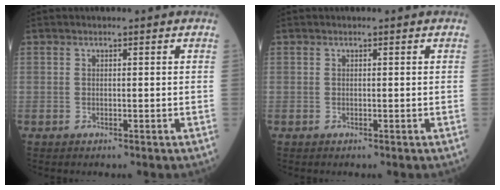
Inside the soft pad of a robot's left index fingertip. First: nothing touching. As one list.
[{"total": 0.0}]